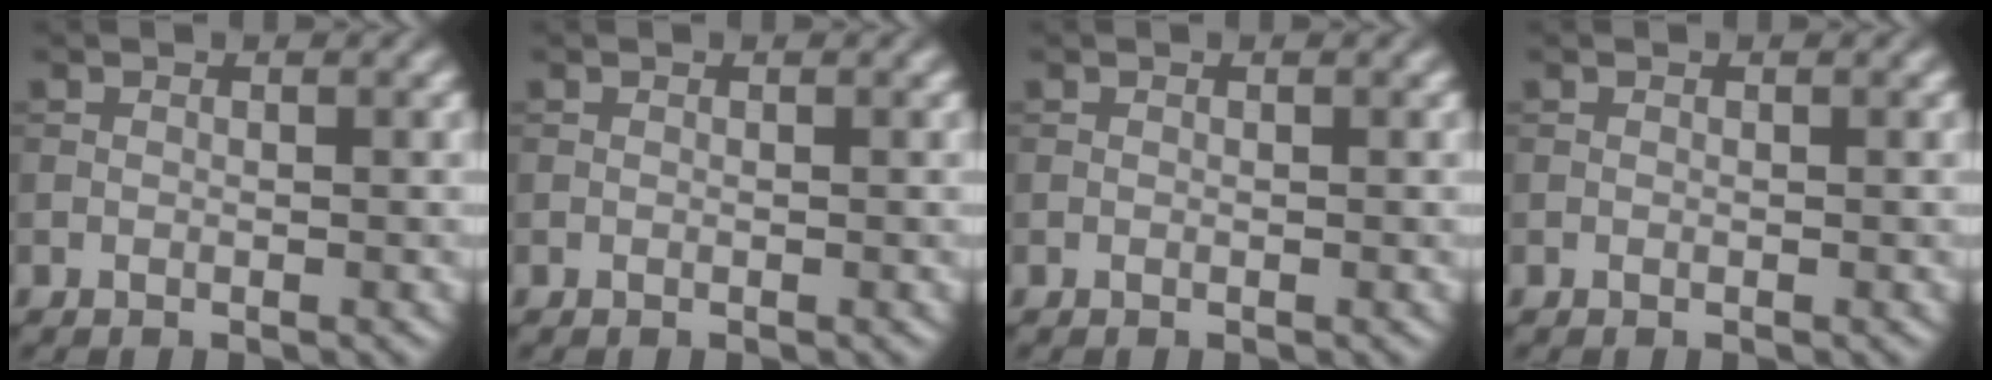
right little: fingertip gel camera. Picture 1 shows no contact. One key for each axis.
{"total": 0.0}
{"total": 0.0}
{"total": 0.0}